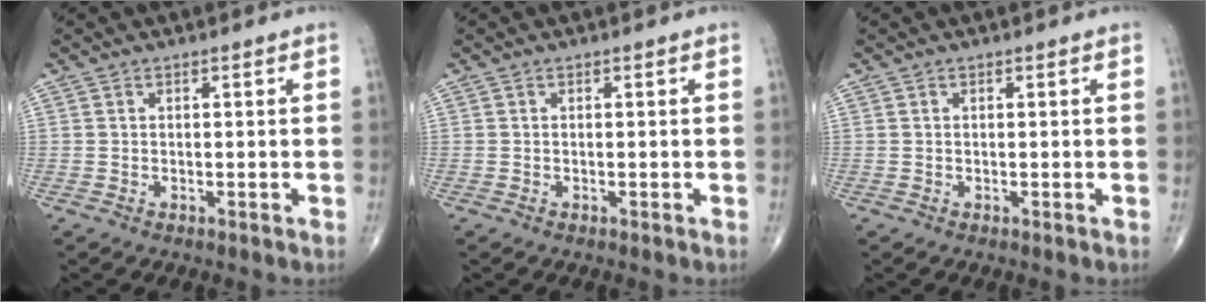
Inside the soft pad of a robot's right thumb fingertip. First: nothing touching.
{"total": 0.0}
{"total": 0.0}